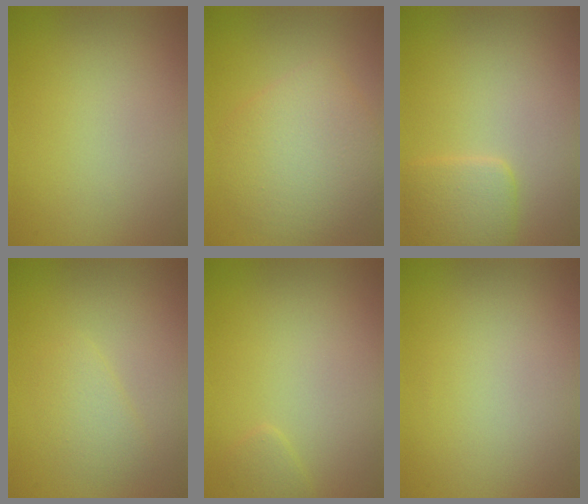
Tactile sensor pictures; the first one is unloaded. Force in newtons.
{"total": 5.4, "press": 5.4, "slide": 0.1}
{"total": 2.6, "press": 2.6, "slide": 0.1}
{"total": 1.8, "press": 1.8, "slide": 0.1}
{"total": 0.8, "press": 0.8, "slide": 0.1}
{"total": 0.0}